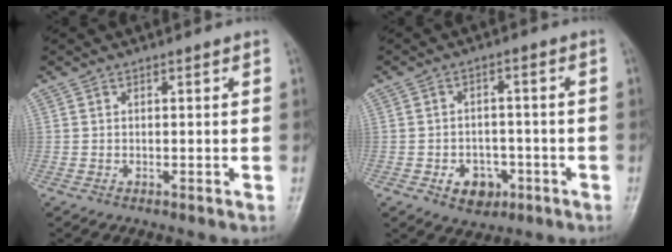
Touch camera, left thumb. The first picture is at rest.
{"total": 6.3, "force": [-2.6, 4.8, 3.2], "torque": [-0.022, 0.021, -0.033]}